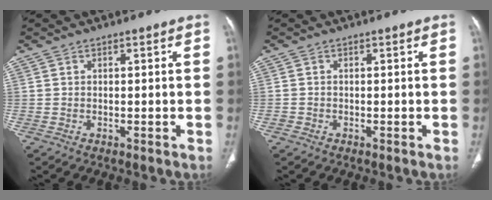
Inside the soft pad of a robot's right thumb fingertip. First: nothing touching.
{"total": 0.5, "force": [-0.2, 0.5, 0.1], "torque": [-0.003, 0.003, -0.004]}